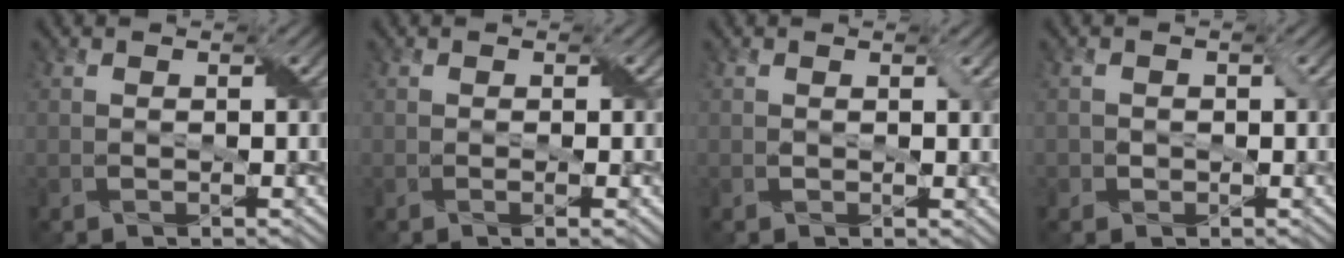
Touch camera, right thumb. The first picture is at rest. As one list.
[{"total": 1.5, "force": [-0.2, 0.2, 1.5], "torque": [-0.027, -0.001, -0.003]}, {"total": 1.2, "force": [0.3, 0.6, 0.9], "torque": [-0.016, -0.003, 0.009]}, {"total": 1.6, "force": [-0.2, 1.5, 0.3], "torque": [-0.004, -0.001, -0.005]}]